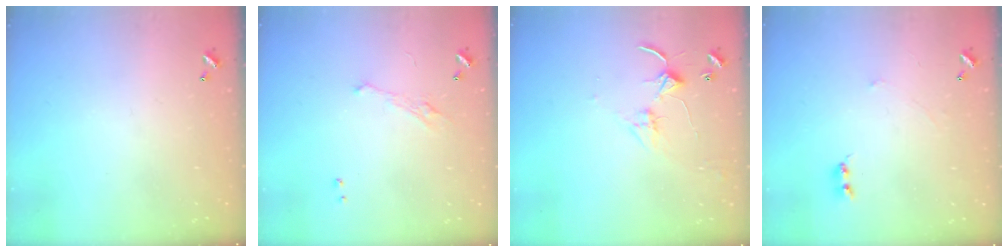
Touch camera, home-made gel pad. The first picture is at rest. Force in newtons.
{"total": 2.0, "press": 1.9, "slide": 0.7}
{"total": 2.8, "press": 2.8, "slide": 0.4}
{"total": 0.9, "press": 0.8, "slide": 0.3}